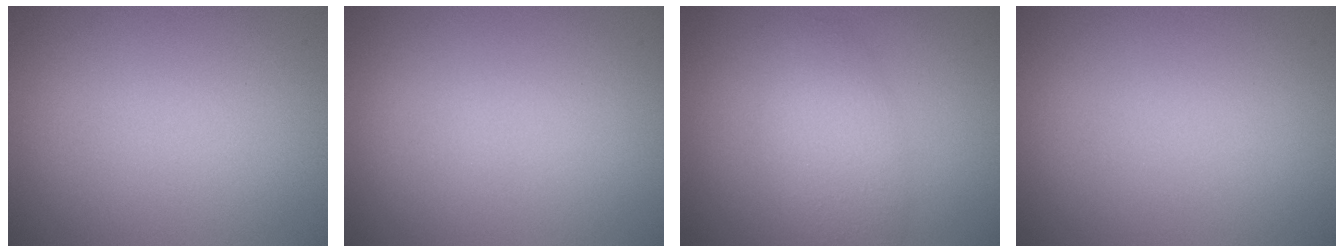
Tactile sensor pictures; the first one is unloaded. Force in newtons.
{"total": 0.0}
{"total": 2.4, "press": 2.4, "slide": 0.2}
{"total": 0.0}